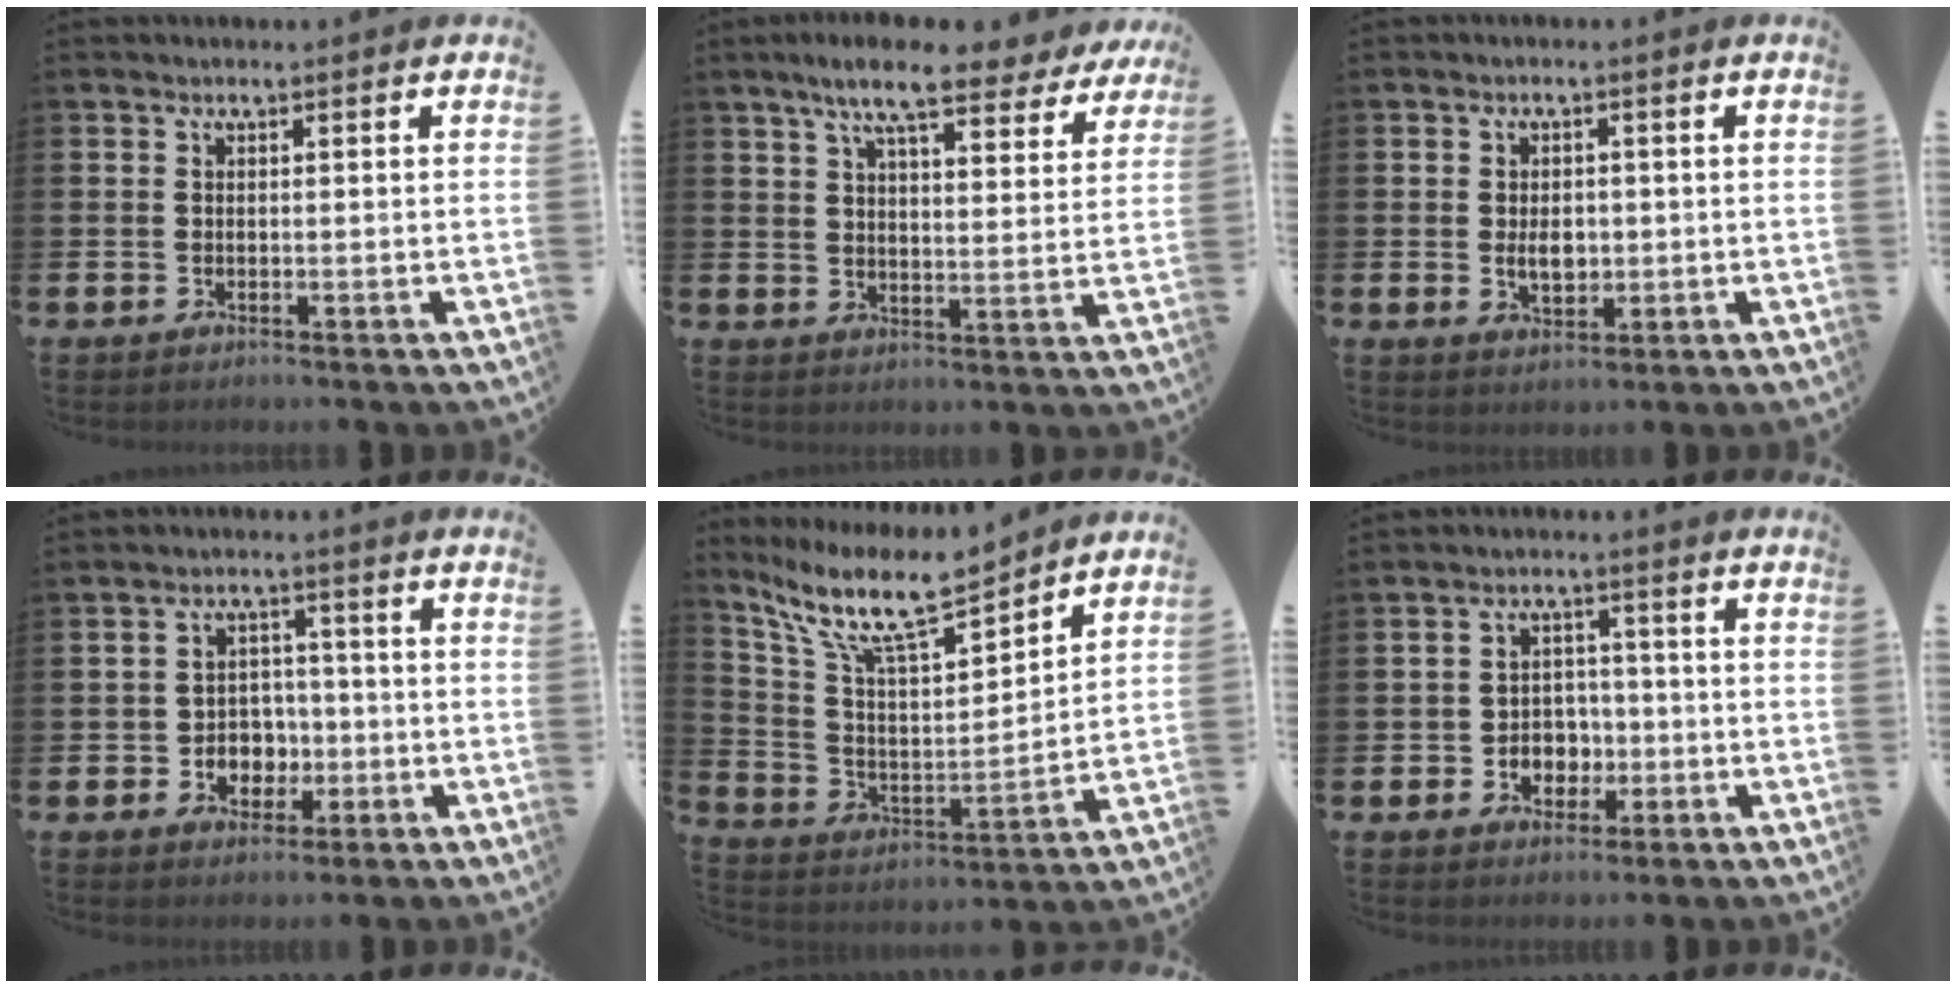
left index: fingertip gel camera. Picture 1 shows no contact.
{"total": 9.1, "force": [7.8, 1.6, 4.4], "torque": [-0.097, -0.028, 0.136]}
{"total": 3.3, "force": [0.0, 2.3, 2.5], "torque": [-0.032, 0.002, -0.006]}
{"total": 4.1, "force": [-0.9, 3.8, 1.2], "torque": [-0.025, 0.002, -0.026]}
{"total": 11.5, "force": [9.7, 2.2, 5.8], "torque": [-0.146, -0.057, 0.166]}
{"total": 3.8, "force": [-1.1, 3.4, 1.2], "torque": [-0.023, 0.002, -0.029]}